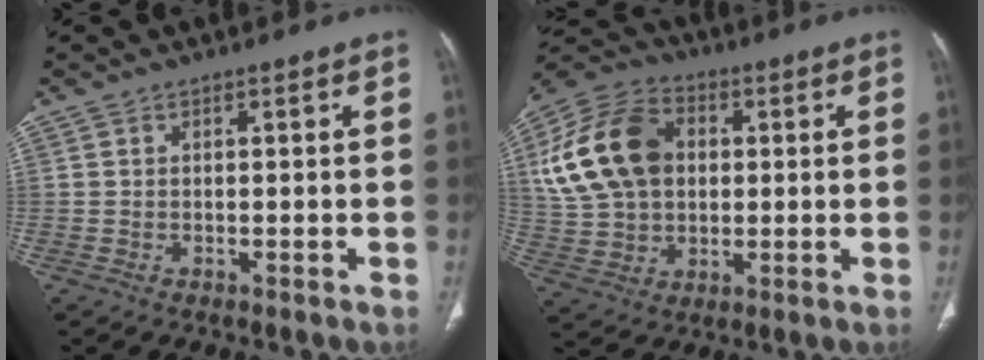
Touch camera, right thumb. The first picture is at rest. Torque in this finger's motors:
{"motor_torque": [-0.42, 1.10, 1.27, -0.18, 0.47]}